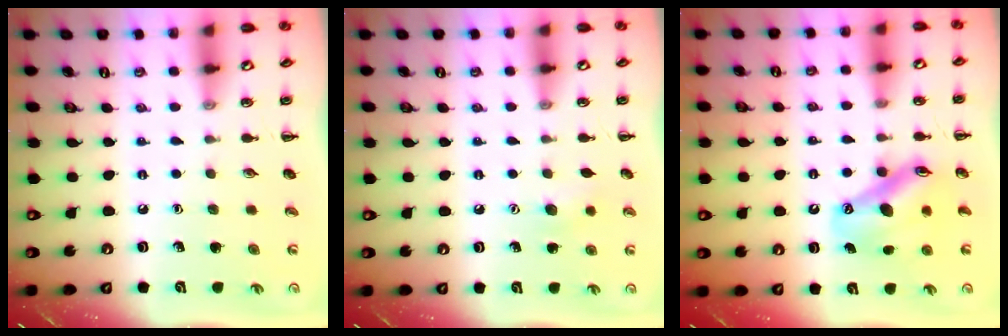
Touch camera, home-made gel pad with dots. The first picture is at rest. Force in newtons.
{"total": 6.5, "press": 6.3, "slide": 1.6}
{"total": 12.1, "press": 11.7, "slide": 3.3}